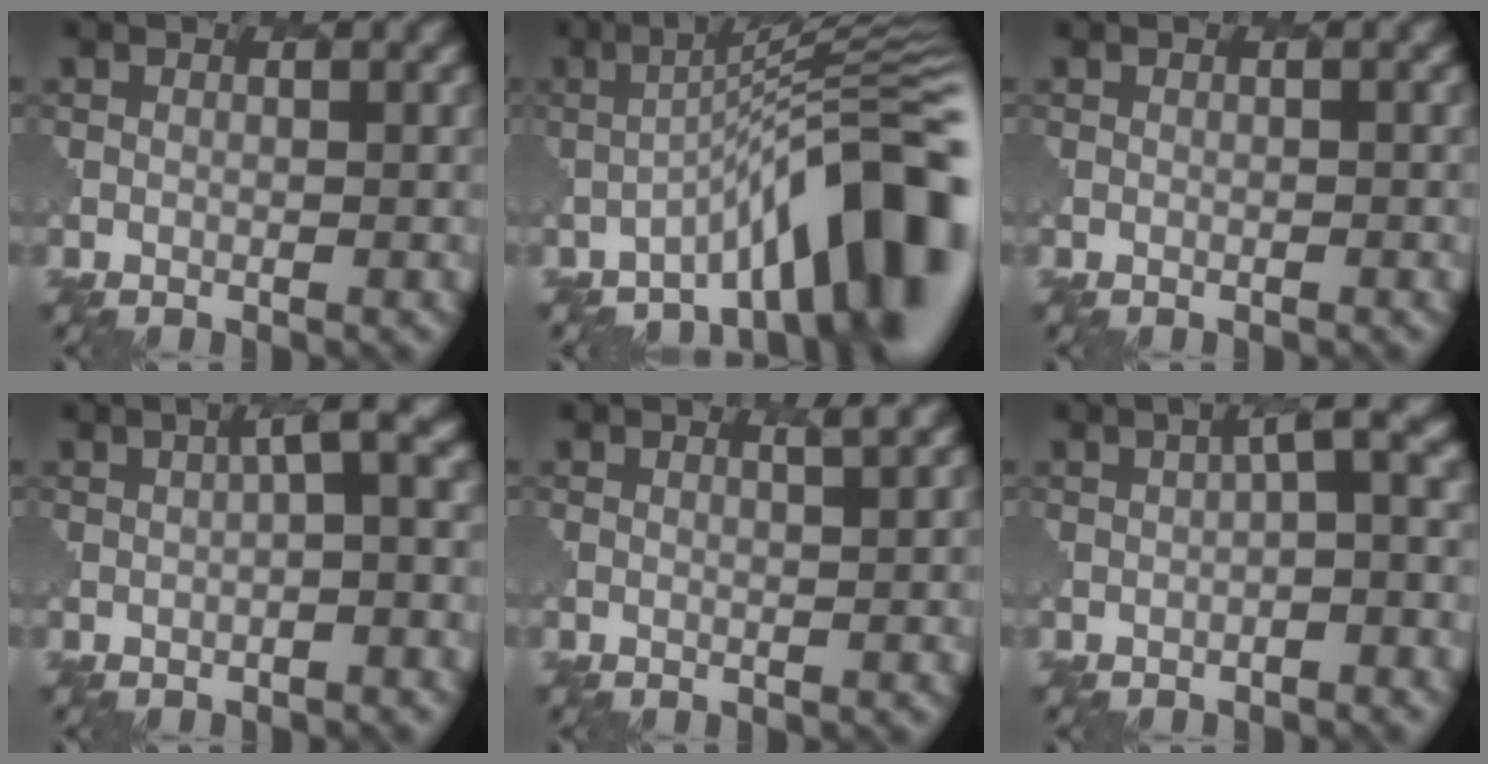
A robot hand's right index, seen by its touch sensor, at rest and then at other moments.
{"total": 10.3, "force": [-5.2, 2.0, 8.7], "torque": [-0.101, 0.019, -0.081]}
{"total": 0.0}
{"total": 3.6, "force": [0.3, 0.7, 3.5], "torque": [-0.045, 0.016, 0.001]}
{"total": 1.2, "force": [0.8, 0.3, 0.9], "torque": [-0.009, -0.001, 0.009]}
{"total": 3.7, "force": [0.0, 0.8, 3.6], "torque": [-0.049, 0.016, -0.005]}